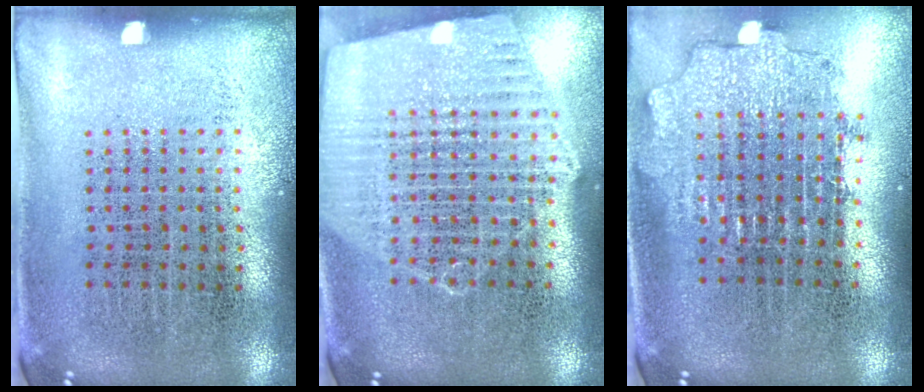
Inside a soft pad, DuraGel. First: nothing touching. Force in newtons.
{"total": 1.8, "press": 1.7, "slide": 0.6}
{"total": 2.0, "press": 1.5, "slide": 1.3}